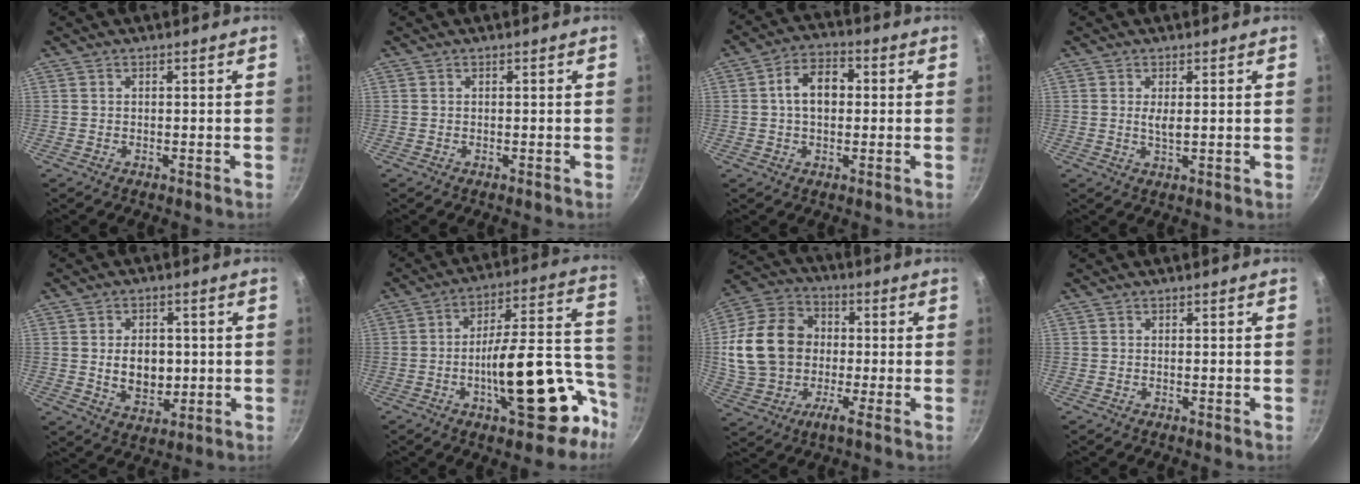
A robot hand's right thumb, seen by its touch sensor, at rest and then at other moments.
{"total": 0.0}
{"total": 8.2, "force": [0.8, 5.5, 6.0], "torque": [-0.077, 0.022, 0.004]}
{"total": 2.3, "force": [0.5, 0.6, 2.2], "torque": [-0.042, -0.005, 0.010]}
{"total": 8.6, "force": [0.1, 6.2, 6.0], "torque": [-0.073, -0.008, 0.010]}
{"total": 22.4, "force": [-9.0, 9.0, 18.4], "torque": [-0.210, 0.064, -0.127]}
{"total": 16.8, "force": [0.5, 12.5, 11.3], "torque": [-0.202, 0.033, -0.005]}
{"total": 0.0}